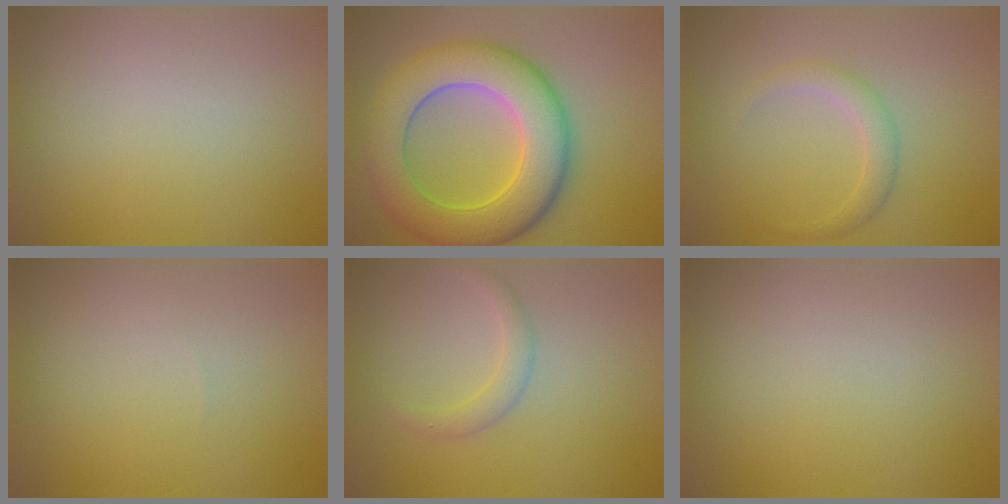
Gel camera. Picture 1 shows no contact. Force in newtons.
{"total": 10.0, "press": 10.0, "slide": 0.4}
{"total": 2.0, "press": 2.0, "slide": 0.2}
{"total": 0.0}
{"total": 1.6, "press": 1.6, "slide": 0.1}
{"total": 0.0}